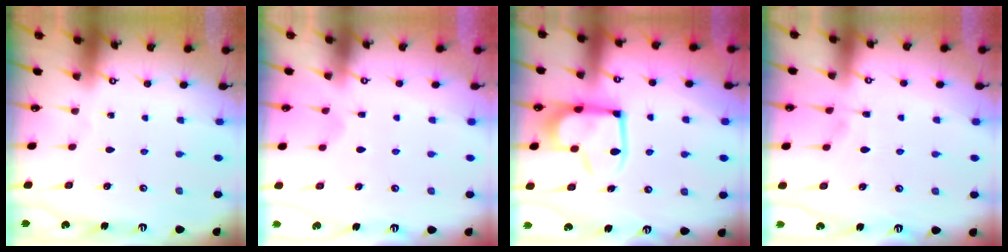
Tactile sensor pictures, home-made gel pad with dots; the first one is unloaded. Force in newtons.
{"total": 2.8, "press": 2.6, "slide": 1.2}
{"total": 11.7, "press": 11.6, "slide": 1.6}
{"total": 1.2, "press": 0.3, "slide": 1.1}